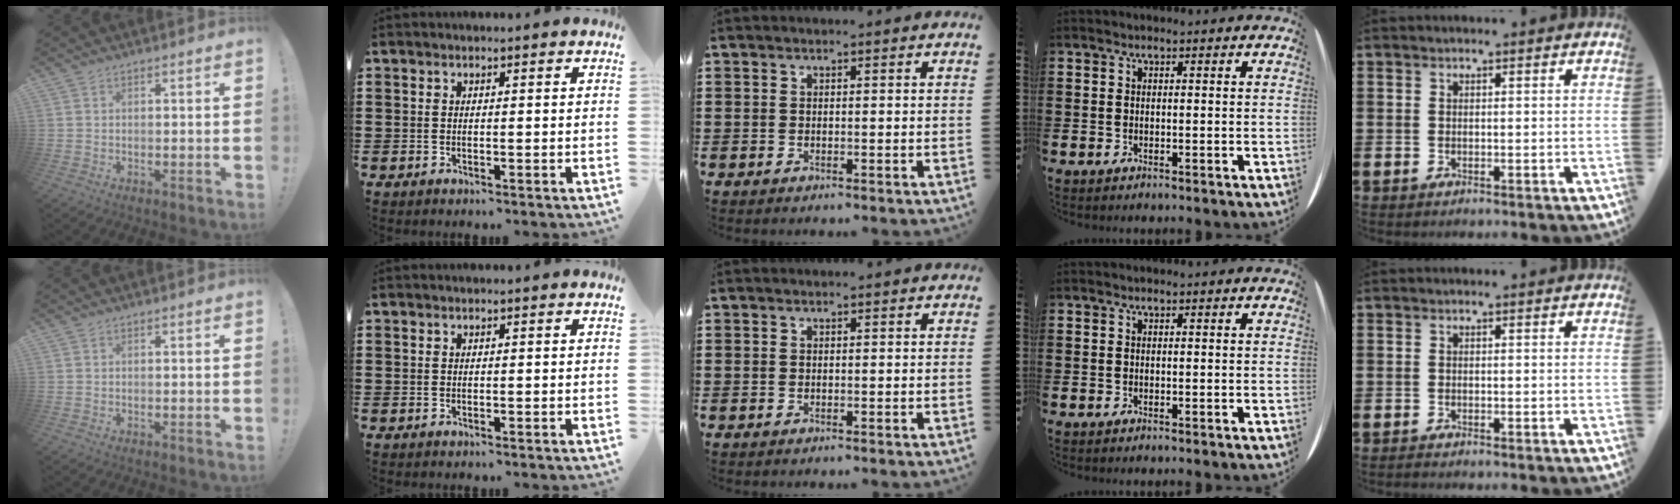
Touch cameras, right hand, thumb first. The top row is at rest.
{}